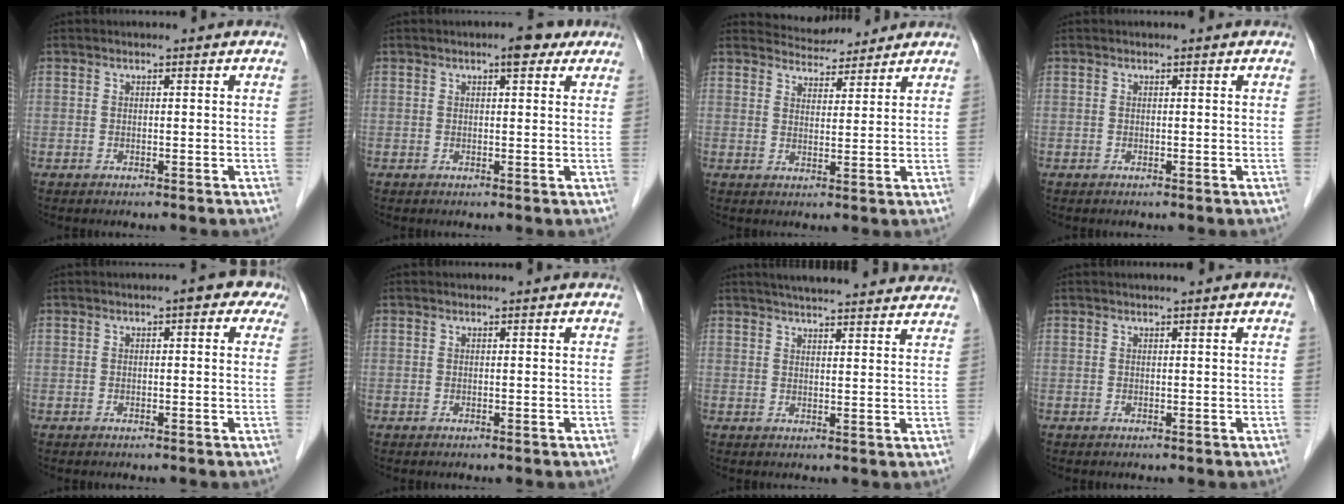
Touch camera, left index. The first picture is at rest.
{"total": 3.3, "force": [2.0, 1.1, 2.4], "torque": [-0.032, 0.010, 0.023]}
{"total": 5.4, "force": [5.2, 1.3, 0.1], "torque": [-0.005, 0.015, 0.080]}
{"total": 0.0}
{"total": 3.5, "force": [1.5, 1.5, 2.8], "torque": [-0.022, 0.023, 0.009]}
{"total": 0.0}
{"total": 19.4, "force": [17.9, 2.1, 7.2], "torque": [-0.100, 0.015, 0.222]}
{"total": 0.9, "force": [0.7, -0.2, 0.6], "torque": [-0.010, 0.006, 0.014]}